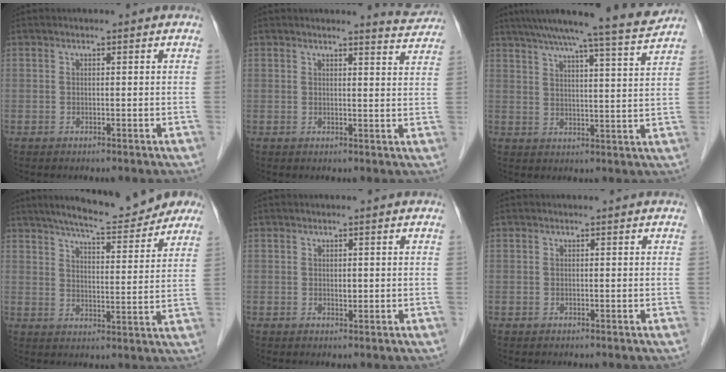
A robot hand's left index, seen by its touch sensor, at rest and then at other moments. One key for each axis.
{"total": 4.0, "fx": 4.0, "fy": 0.0, "fz": 0.1, "tx": -0.006, "ty": -0.025, "tz": 0.032}
{"total": 14.2, "fx": 12.7, "fy": -1.8, "fz": 6.0, "tx": -0.098, "ty": -0.024, "tz": 0.172}
{"total": 14.9, "fx": 13.0, "fy": 2.7, "fz": 6.9, "tx": -0.094, "ty": 0.003, "tz": 0.172}
{"total": 0.8, "fx": 0.0, "fy": 0.5, "fz": 0.6, "tx": -0.008, "ty": -0.001, "tz": 0.002}
{"total": 0.0}